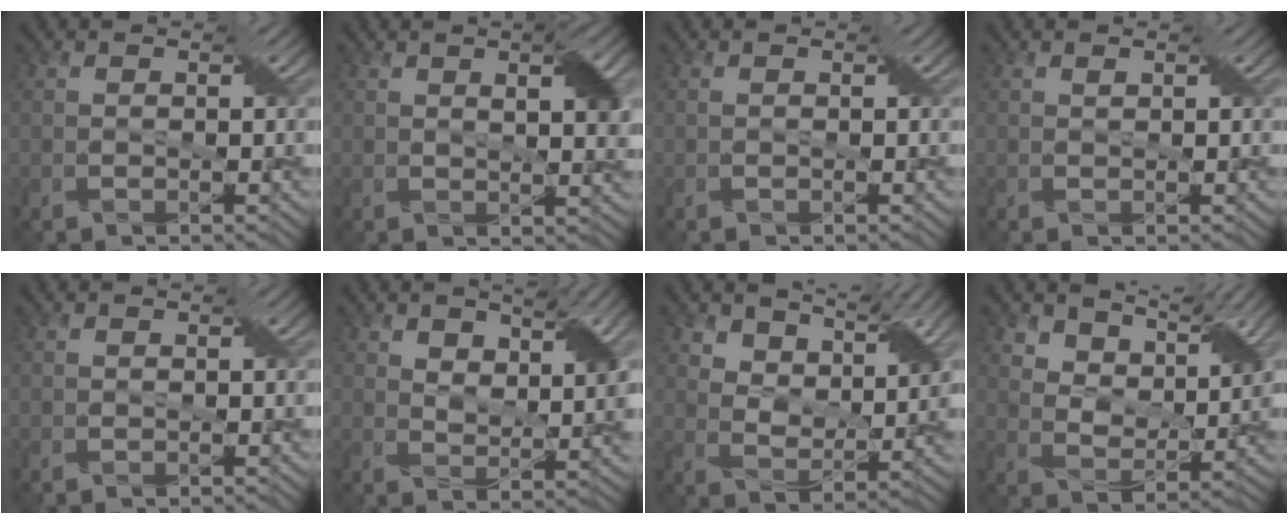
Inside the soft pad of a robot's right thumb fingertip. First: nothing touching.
{"total": 3.3, "force": [1.6, 0.6, 2.7], "torque": [-0.045, 0.001, 0.028]}
{"total": 0.0}
{"total": 0.7, "force": [0.4, 0.3, 0.5], "torque": [-0.010, 0.001, 0.009]}
{"total": 0.0}
{"total": 5.3, "force": [2.9, 2.3, 3.9], "torque": [-0.059, -0.001, 0.051]}
{"total": 6.0, "force": [4.9, 2.6, 2.4], "torque": [-0.046, -0.003, 0.086]}
{"total": 6.7, "force": [5.6, 2.8, 2.2], "torque": [-0.045, -0.004, 0.103]}